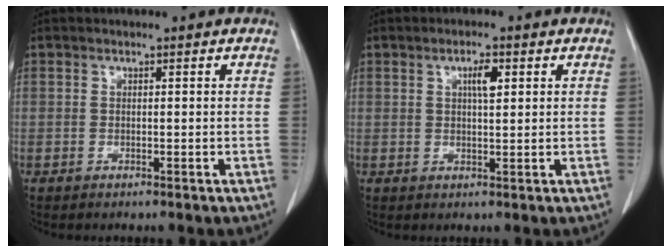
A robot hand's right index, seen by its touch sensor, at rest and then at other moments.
{"total": 2.9, "force": [1.1, 0.7, 2.6], "torque": [-0.045, 0.000, 0.017]}